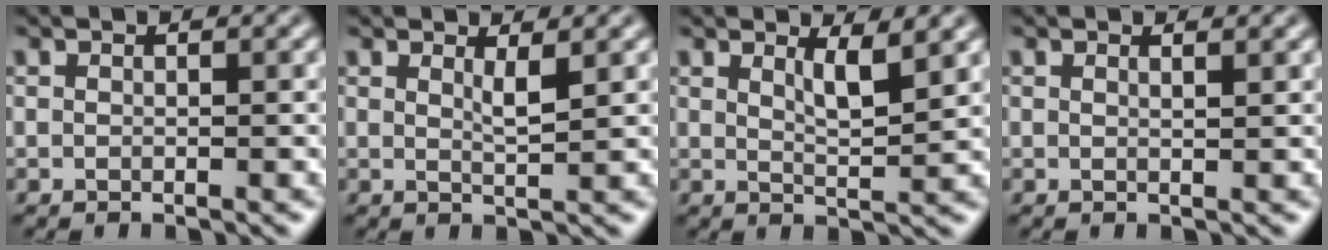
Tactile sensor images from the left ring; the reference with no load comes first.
{"total": 1.4, "force": [0.8, 0.2, 1.1], "torque": [-0.022, -0.005, 0.012]}
{"total": 2.5, "force": [1.5, 0.5, 1.9], "torque": [-0.028, -0.007, 0.026]}
{"total": 1.0, "force": [0.8, 0.3, 0.6], "torque": [-0.004, 0.001, 0.007]}